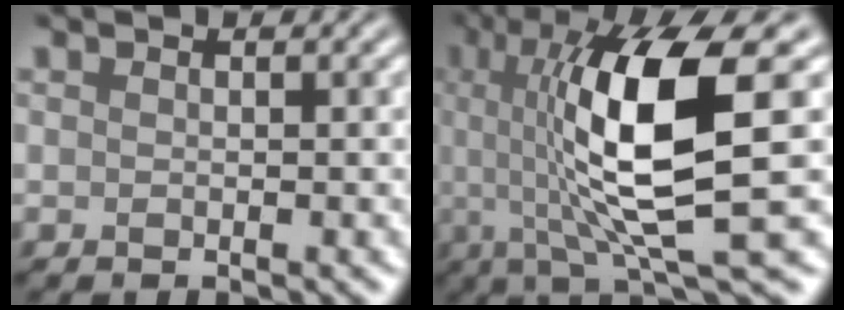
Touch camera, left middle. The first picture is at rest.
{"total": 11.6, "force": [1.1, 2.7, 11.2], "torque": [-0.182, -0.001, 0.025]}